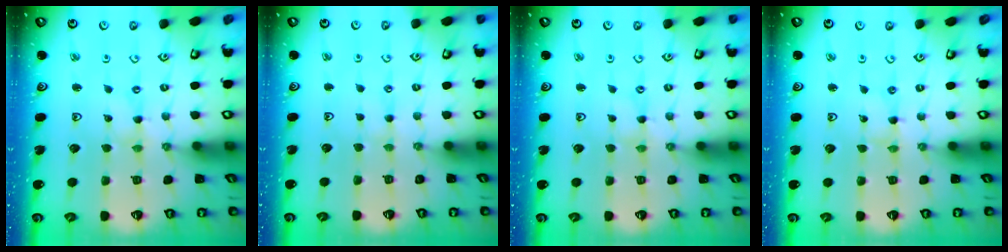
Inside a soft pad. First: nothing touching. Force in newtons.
{"total": 1.9, "press": 1.9, "slide": 0.4}
{"total": 0.6, "press": 0.6, "slide": 0.1}
{"total": 0.6, "press": 0.6, "slide": 0.1}